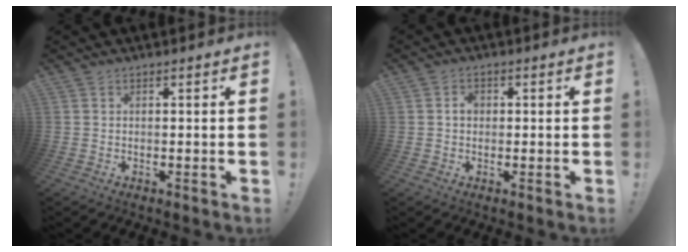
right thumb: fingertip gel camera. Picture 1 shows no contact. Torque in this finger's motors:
{"motor_torque": [0.36, 0.49, 0.38, -0.27, 0.17]}